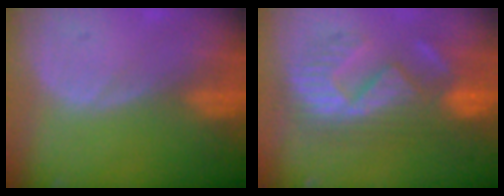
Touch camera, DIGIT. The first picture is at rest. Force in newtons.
{"total": 9.7, "press": 9.7, "slide": 0.3}